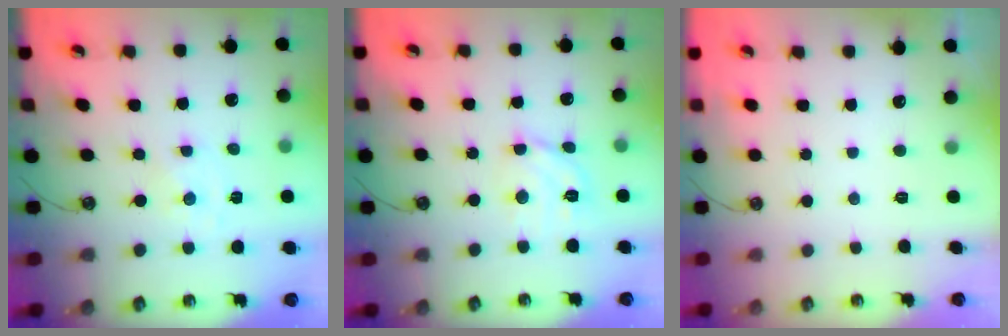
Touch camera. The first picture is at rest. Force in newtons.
{"total": 10.0, "press": 10.0, "slide": 1.1}
{"total": 0.0}